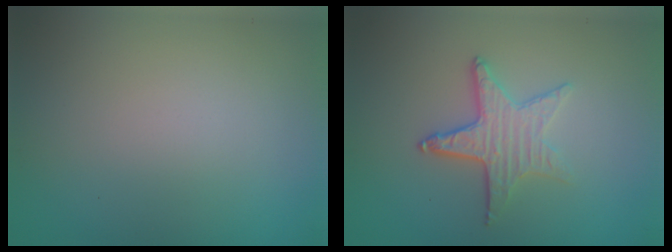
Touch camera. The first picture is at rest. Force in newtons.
{"total": 3.2, "press": 2.5, "slide": 1.9}